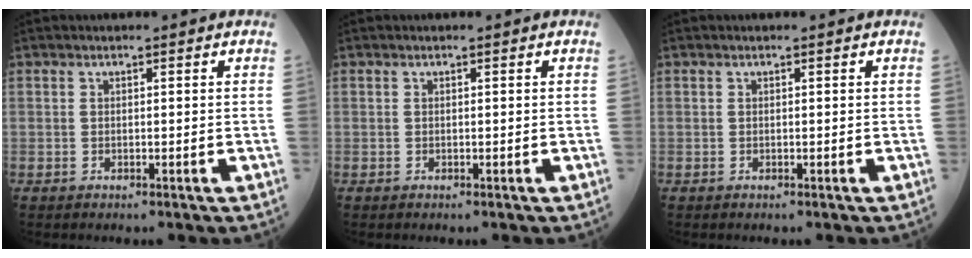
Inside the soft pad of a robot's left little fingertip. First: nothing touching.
{"total": 0.0}
{"total": 0.0}